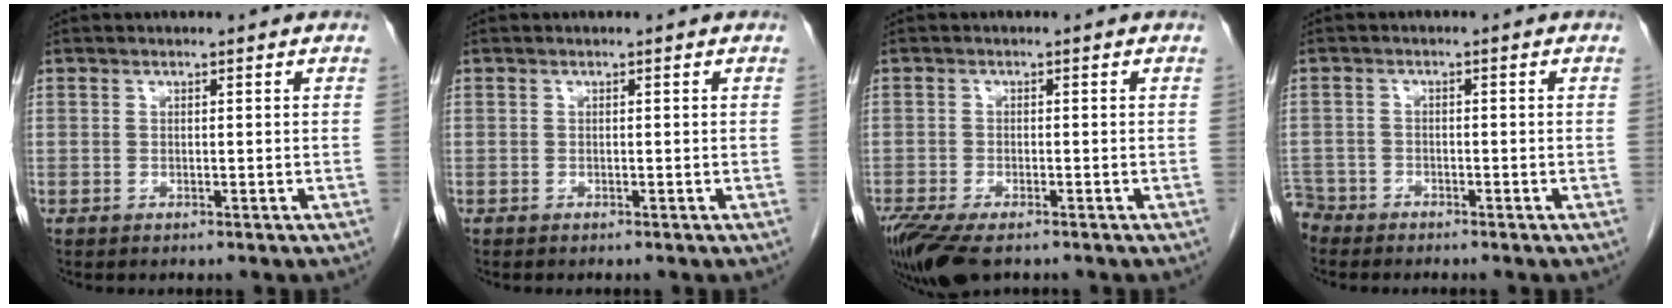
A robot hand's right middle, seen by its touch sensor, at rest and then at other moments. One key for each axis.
{"total": 0.0}
{"total": 8.6, "fx": -6.1, "fy": 2.8, "fz": 5.3, "tx": -0.097, "ty": -0.019, "tz": -0.102}
{"total": 3.4, "fx": -3.2, "fy": 1.3, "fz": -0.4, "tx": 0.007, "ty": -0.003, "tz": -0.064}